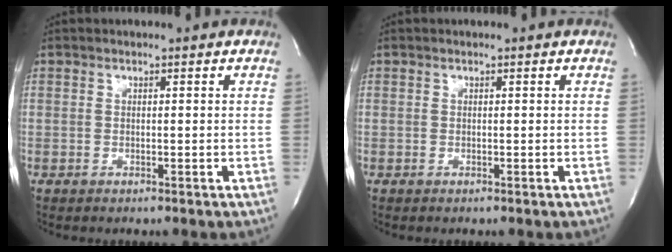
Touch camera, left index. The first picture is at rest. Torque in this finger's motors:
{"motor_torque": [0.00, 0.00, 0.00, 0.00]}